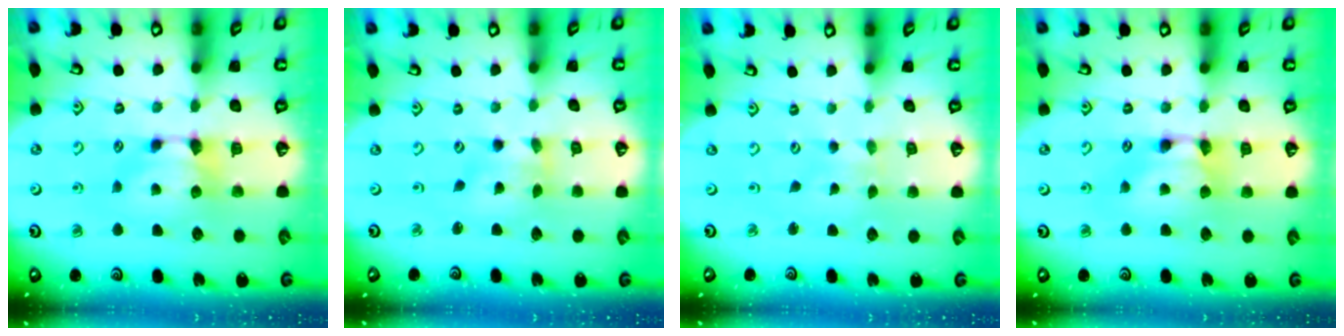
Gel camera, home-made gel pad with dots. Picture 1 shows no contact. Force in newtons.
{"total": 1.5, "press": 1.1, "slide": 1.0}
{"total": 4.6, "press": 4.6, "slide": 0.1}
{"total": 1.9, "press": 1.9, "slide": 0.1}